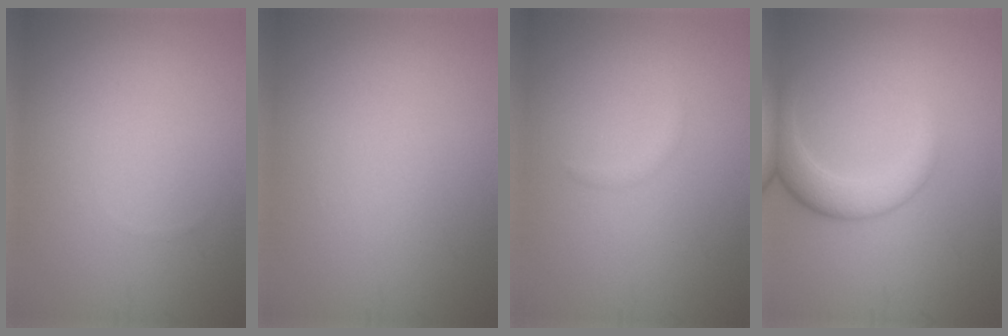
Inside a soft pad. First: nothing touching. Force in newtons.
{"total": 0.0}
{"total": 0.7, "press": 0.6, "slide": 0.1}
{"total": 3.6, "press": 3.6, "slide": 0.3}